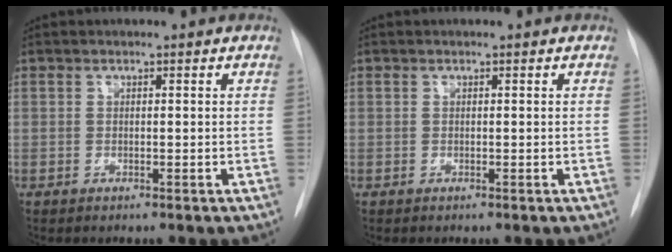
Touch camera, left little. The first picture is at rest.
{"total": 0.0}